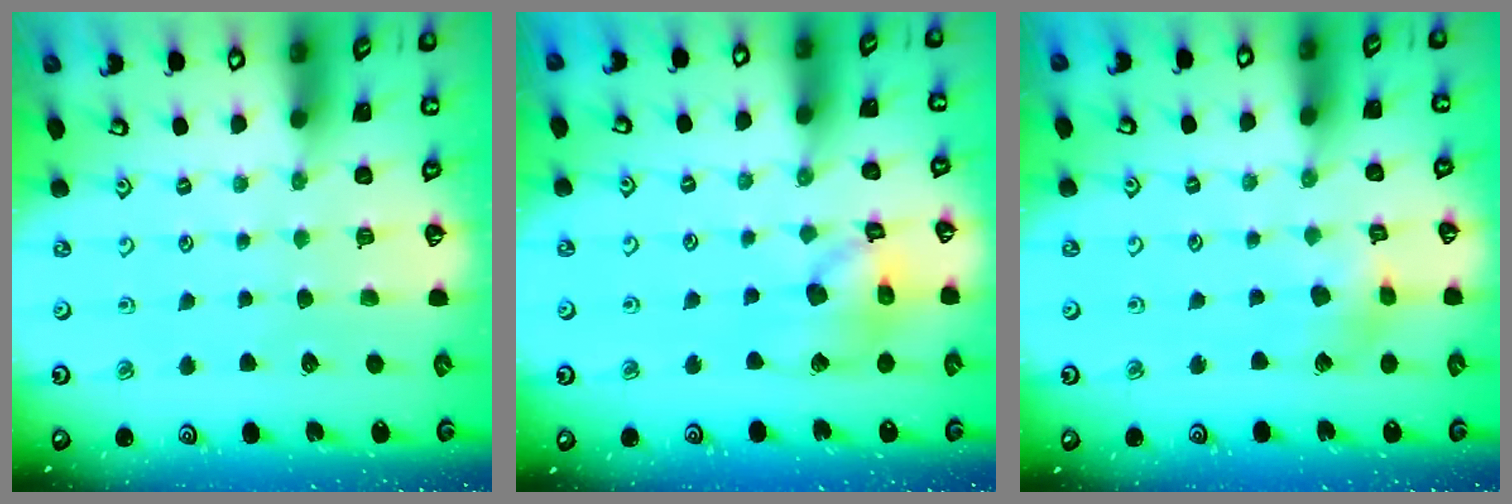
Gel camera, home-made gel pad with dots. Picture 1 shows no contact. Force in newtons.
{"total": 13.8, "press": 13.6, "slide": 2.0}
{"total": 5.1, "press": 5.0, "slide": 0.5}